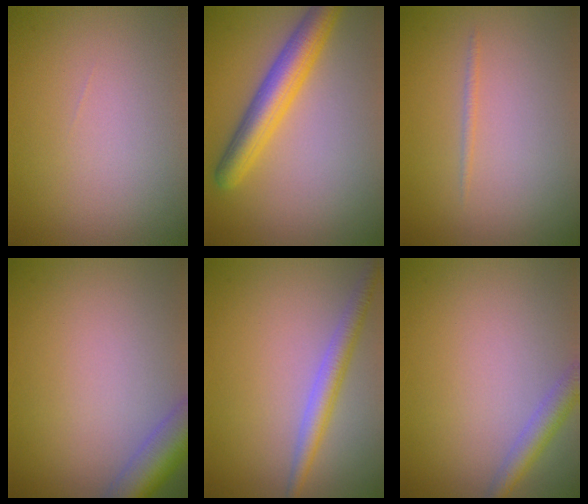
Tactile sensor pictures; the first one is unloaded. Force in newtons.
{"total": 5.0, "press": 5.0, "slide": 0.2}
{"total": 0.6, "press": 0.6, "slide": 0.1}
{"total": 4.6, "press": 4.6, "slide": 0.3}
{"total": 2.8, "press": 2.8, "slide": 0.1}
{"total": 2.4, "press": 2.4, "slide": 0.1}